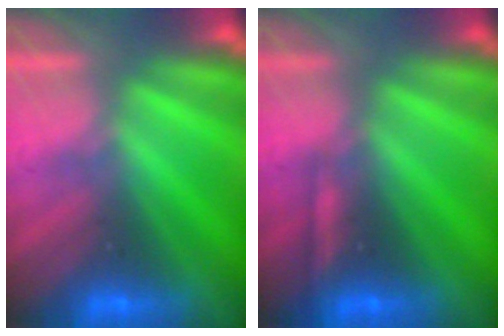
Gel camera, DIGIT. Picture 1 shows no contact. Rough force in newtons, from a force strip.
{"total": 2.2}